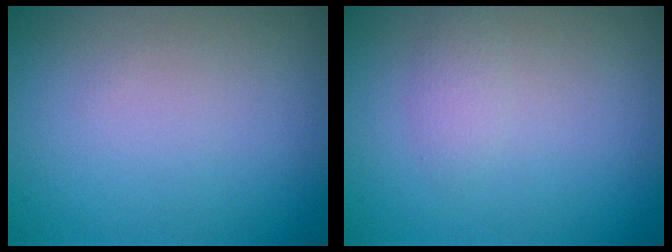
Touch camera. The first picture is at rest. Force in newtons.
{"total": 1.1, "press": 1.1, "slide": 0.1}